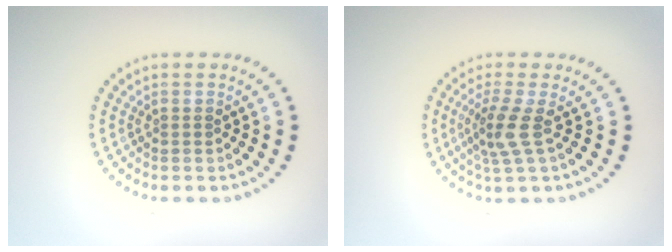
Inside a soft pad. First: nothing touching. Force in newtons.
{"total": 2.8, "press": 2.1, "slide": 1.8}